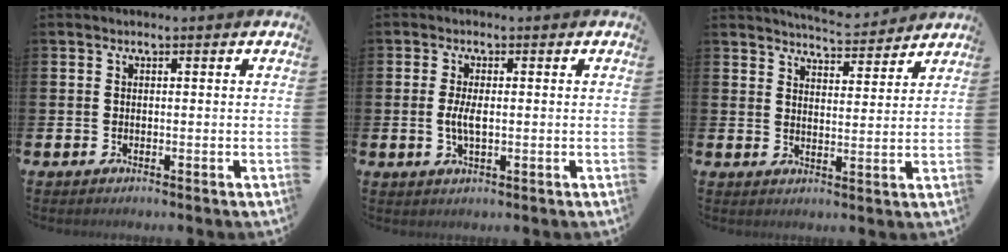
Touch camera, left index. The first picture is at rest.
{"total": 3.1, "force": [0.0, 1.2, 2.8], "torque": [-0.053, 0.003, -0.003]}
{"total": 5.3, "force": [5.2, 0.4, 0.3], "torque": [-0.011, -0.036, 0.093]}